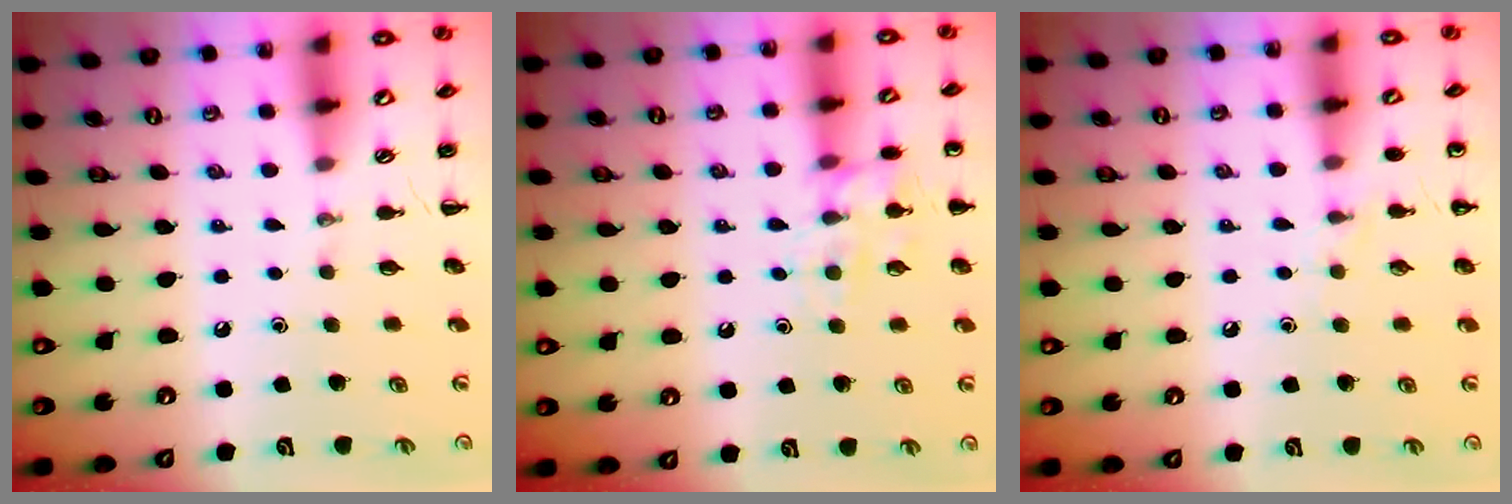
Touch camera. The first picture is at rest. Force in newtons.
{"total": 10.8, "press": 10.8, "slide": 0.6}
{"total": 5.0, "press": 4.7, "slide": 1.8}